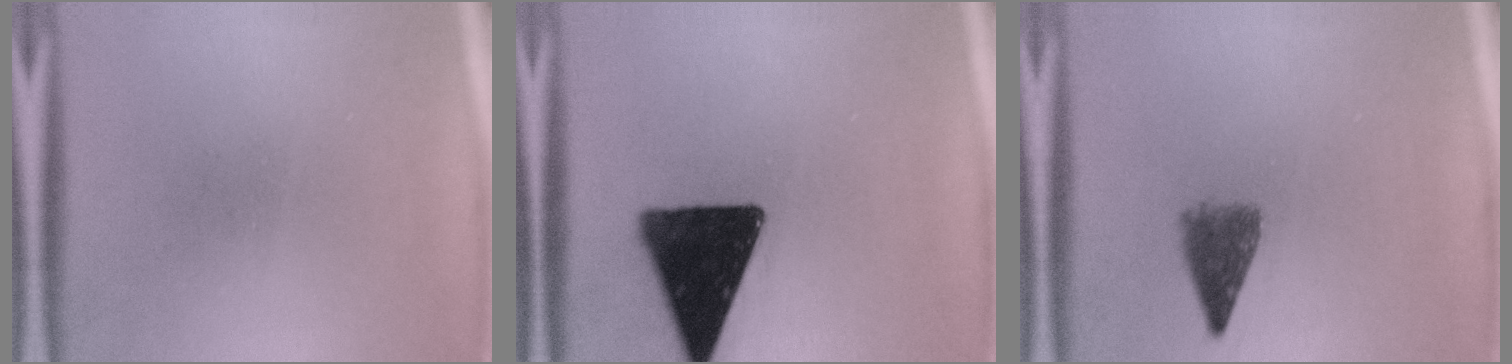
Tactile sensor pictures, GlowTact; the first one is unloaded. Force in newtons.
{"total": 17.4}
{"total": 3.9}